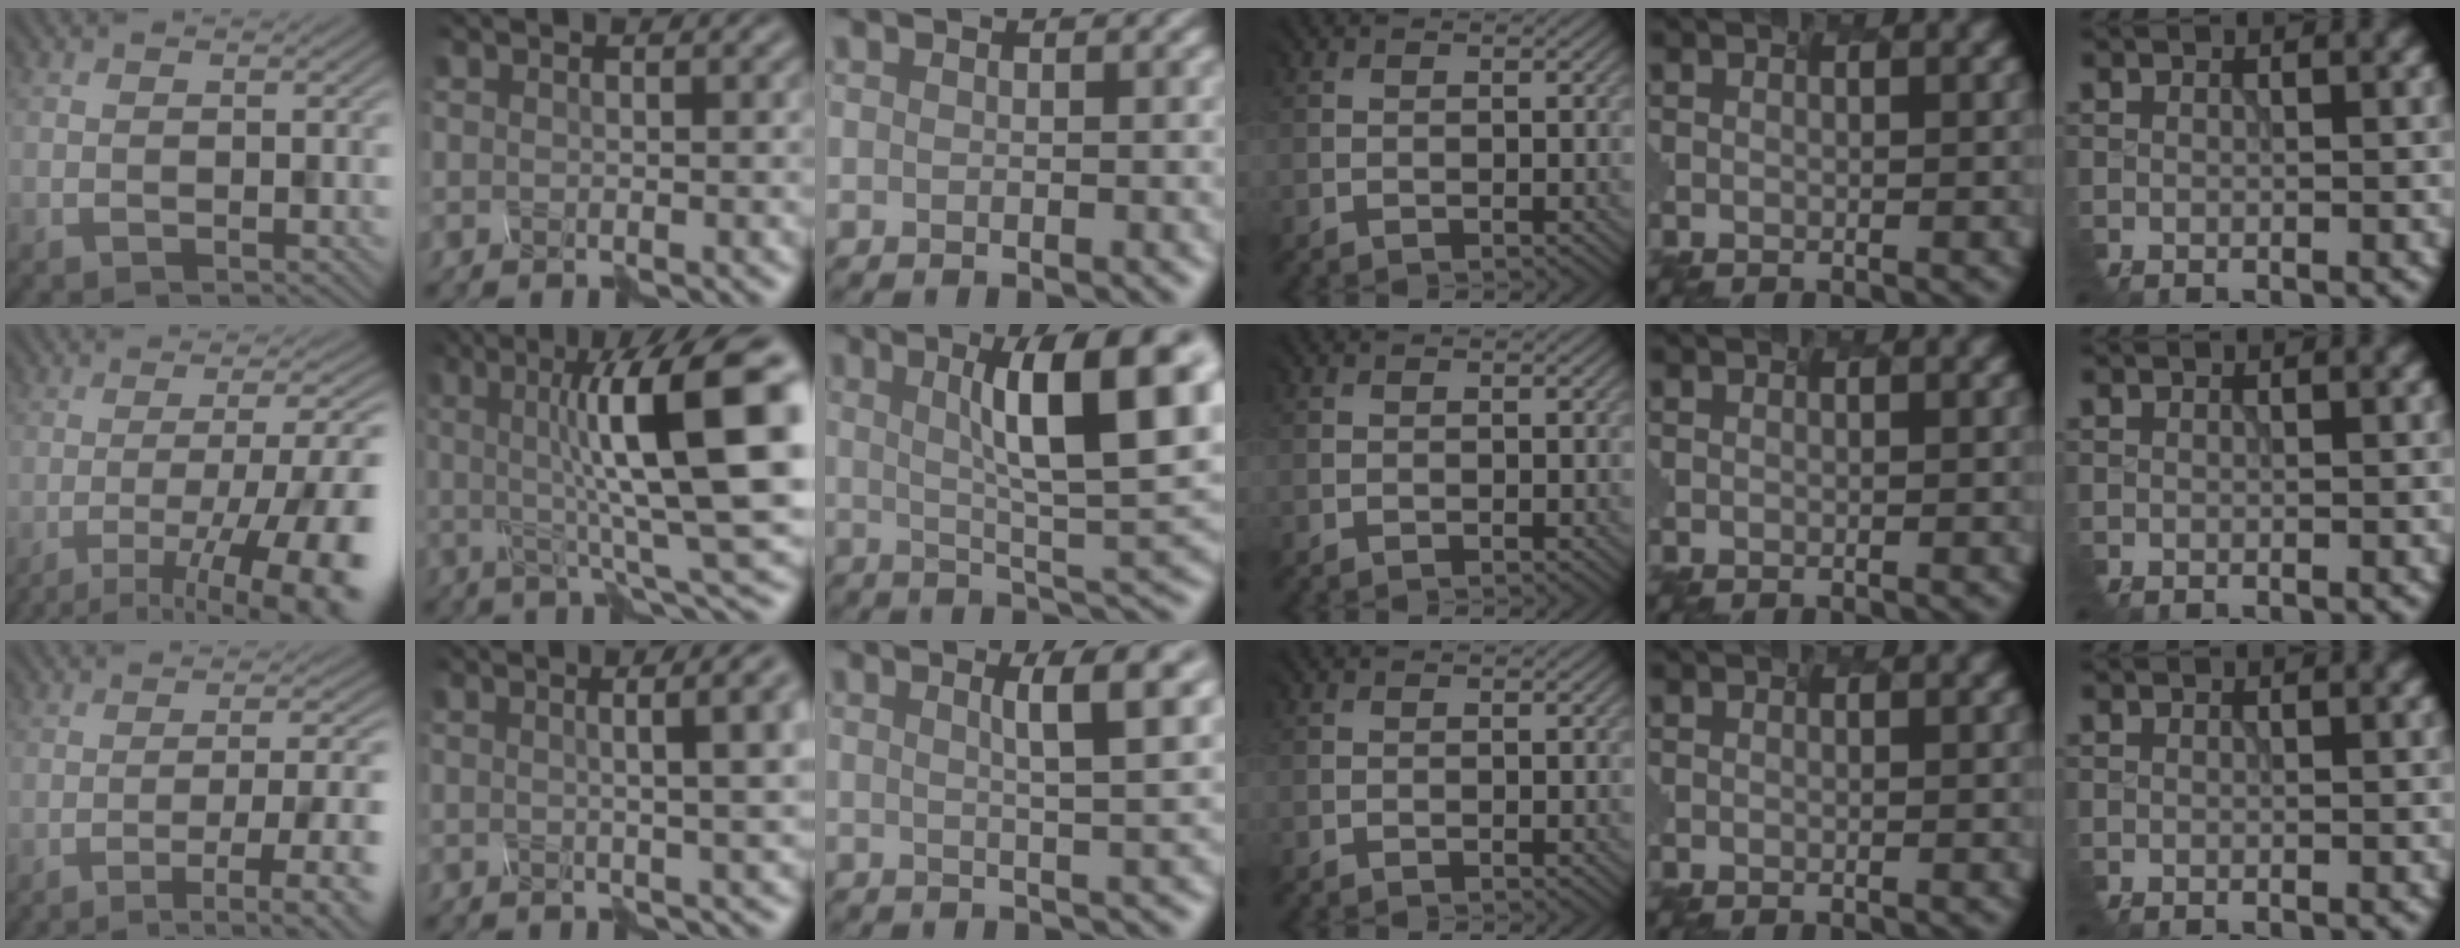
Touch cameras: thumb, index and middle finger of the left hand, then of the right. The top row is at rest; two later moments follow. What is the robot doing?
{"motion": "shake", "object": "plastic piggy bank"}